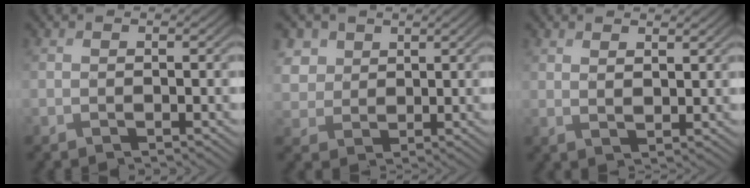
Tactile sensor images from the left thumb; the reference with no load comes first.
{"total": 4.4, "force": [2.1, 3.8, 0.9], "torque": [-0.062, 0.004, 0.042]}
{"total": 2.2, "force": [1.8, 0.5, 1.3], "torque": [-0.022, -0.001, 0.035]}